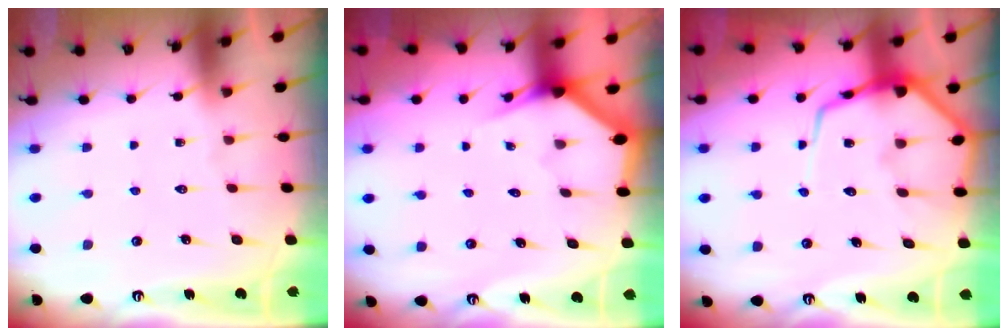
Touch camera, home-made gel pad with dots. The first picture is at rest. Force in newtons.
{"total": 2.7, "press": 2.7, "slide": 0.1}
{"total": 11.3, "press": 11.2, "slide": 1.2}